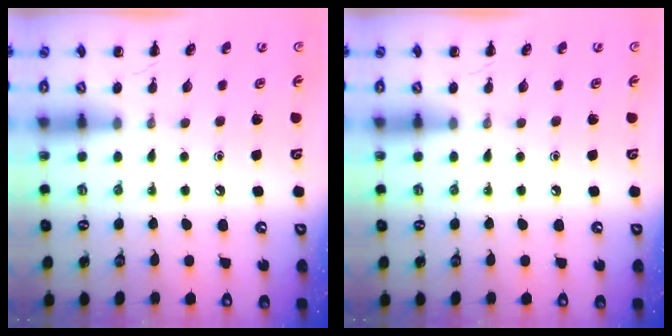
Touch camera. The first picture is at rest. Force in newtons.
{"total": 0.0}